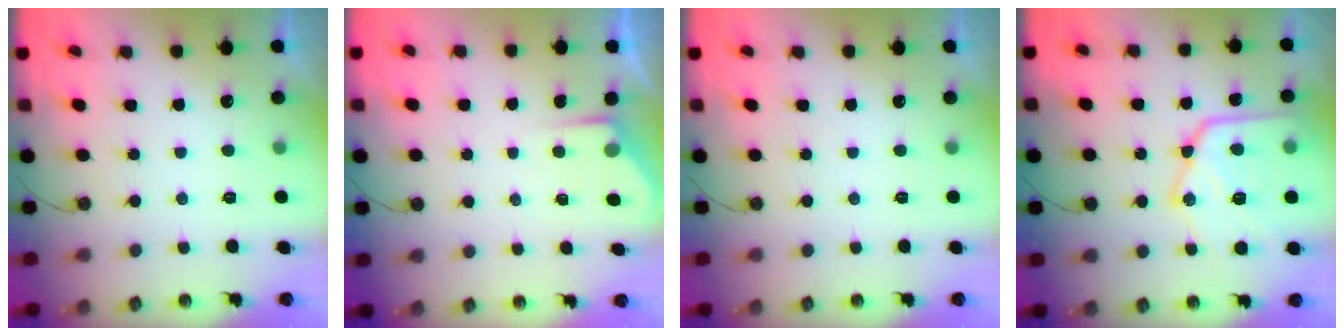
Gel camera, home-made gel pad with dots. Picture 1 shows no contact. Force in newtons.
{"total": 2.8, "press": 2.8, "slide": 0.4}
{"total": 0.0}
{"total": 21.2, "press": 21.2, "slide": 1.5}